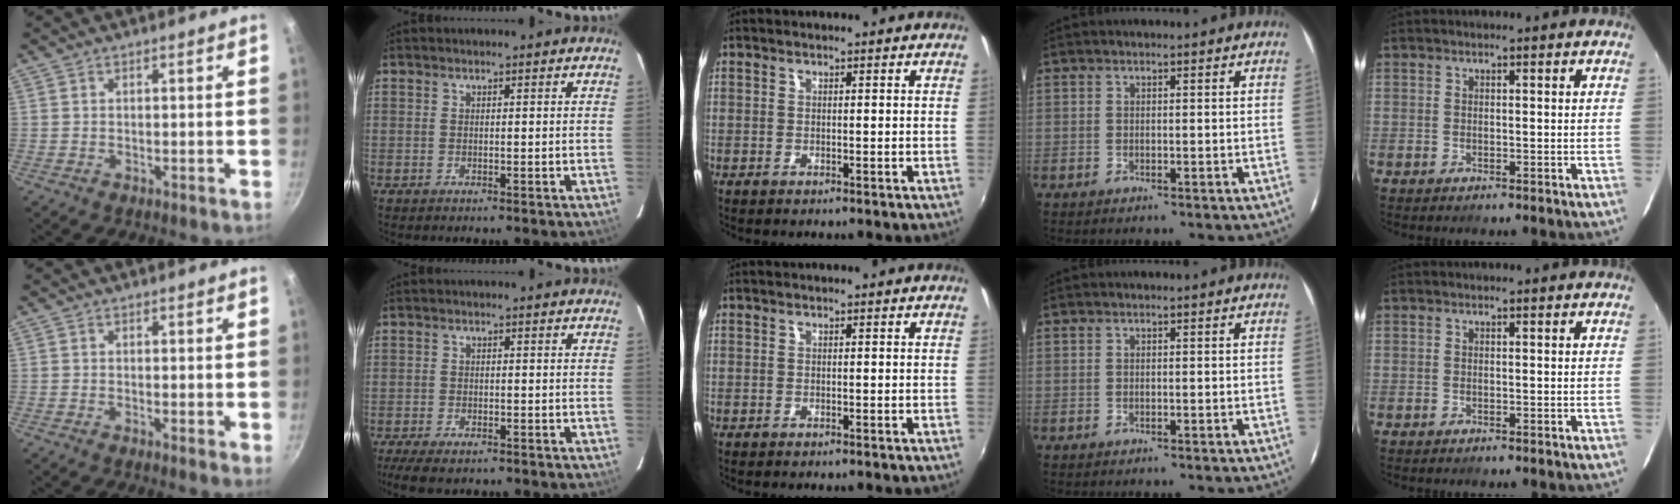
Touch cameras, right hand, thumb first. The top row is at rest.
{"thumb": {"total": 1.4, "force": [0.2, 0.5, 1.3], "torque": [-0.018, -0.006, -0.001]}, "index": {"total": 7.1, "force": [-5.6, 2.3, 3.8], "torque": [-0.095, -0.025, -0.098]}}